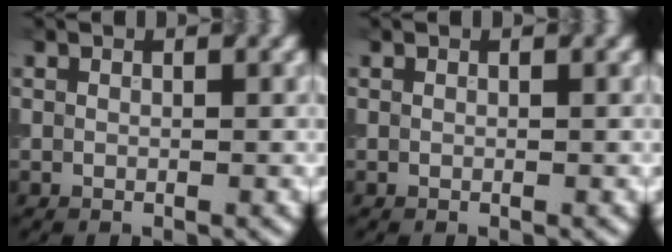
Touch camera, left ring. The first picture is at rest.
{"total": 0.0}